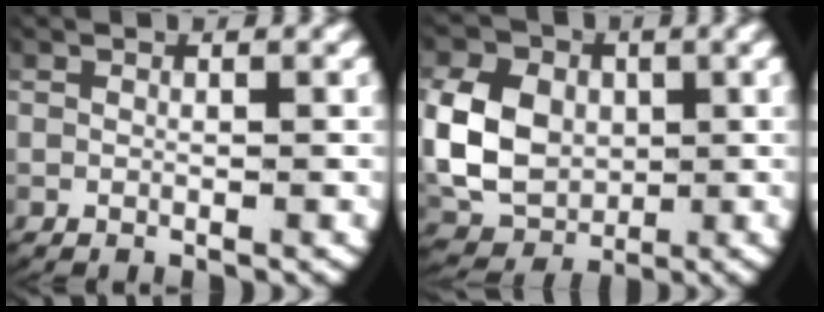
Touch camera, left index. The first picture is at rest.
{"total": 9.9, "force": [-0.5, 8.6, 4.9], "torque": [-0.115, -0.031, -0.001]}